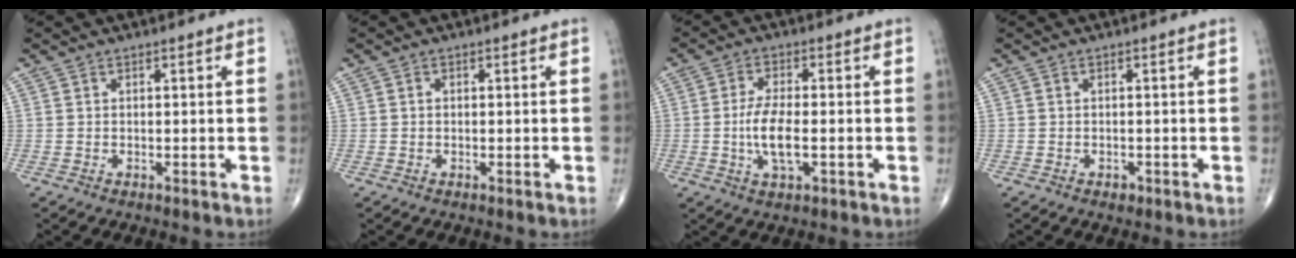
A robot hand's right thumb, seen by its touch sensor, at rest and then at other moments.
{"total": 0.5, "force": [0.0, 0.4, 0.3], "torque": [-0.004, 0.000, -0.001]}
{"total": 7.3, "force": [-1.2, 2.8, 6.6], "torque": [-0.137, 0.001, -0.024]}
{"total": 1.1, "force": [-0.6, 0.7, 0.6], "torque": [-0.006, 0.001, -0.007]}